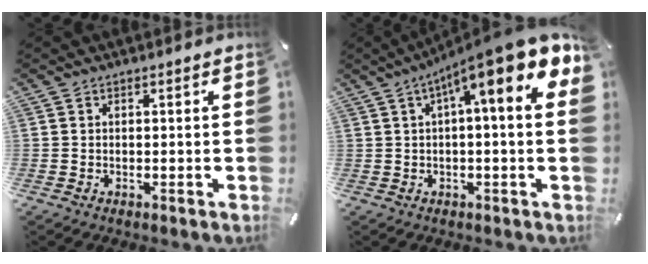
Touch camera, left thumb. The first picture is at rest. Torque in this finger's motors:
{"motor_torque": [1.44, 1.88, 2.32, -0.44, 0.66]}